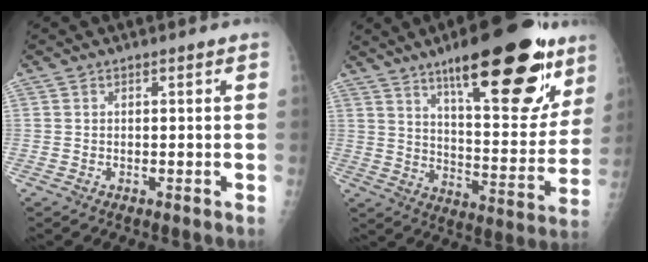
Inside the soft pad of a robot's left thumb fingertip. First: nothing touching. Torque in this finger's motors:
{"motor_torque": [2.65, 1.72, 1.76, -1.01, 0.21]}